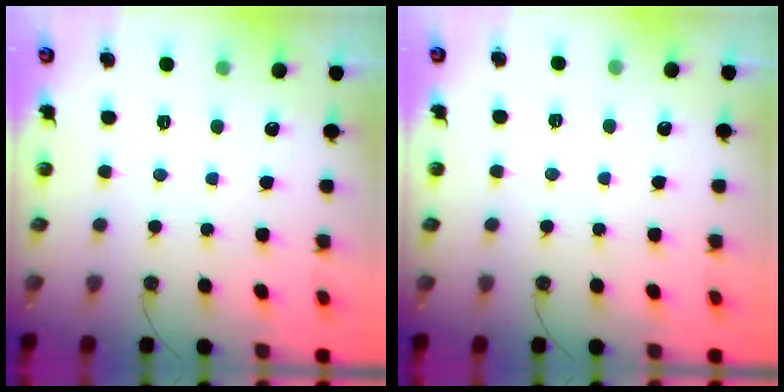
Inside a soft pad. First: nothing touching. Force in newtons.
{"total": 4.1, "press": 1.9, "slide": 3.6}